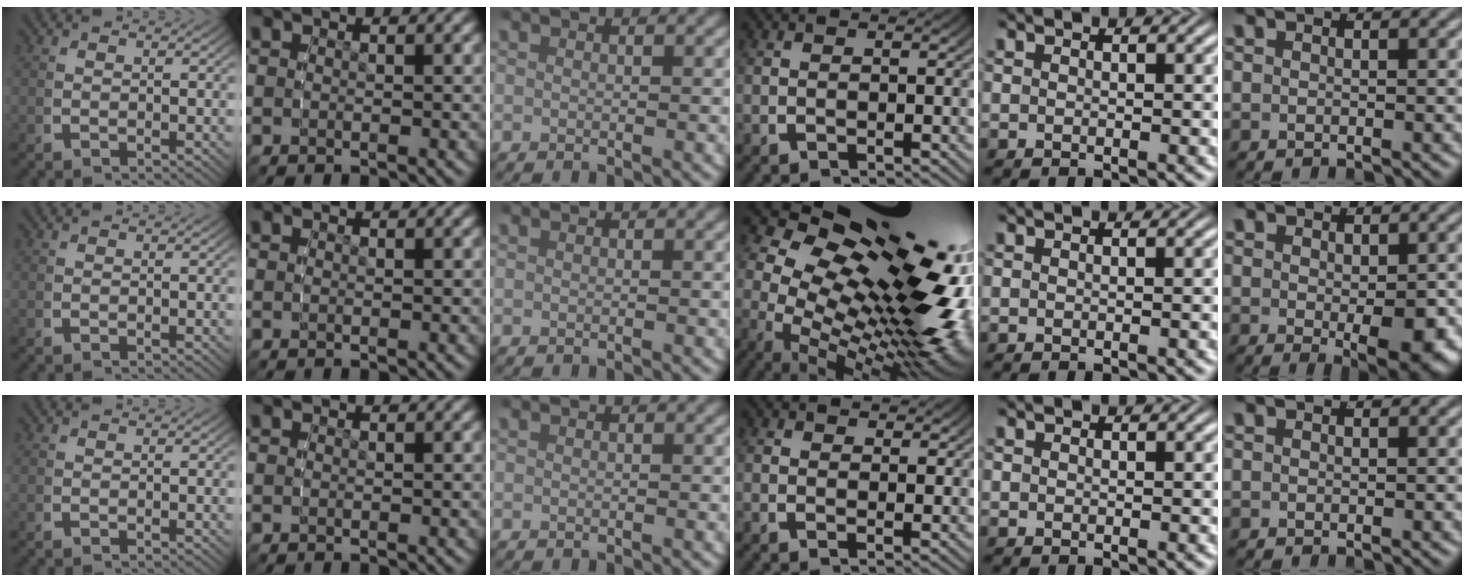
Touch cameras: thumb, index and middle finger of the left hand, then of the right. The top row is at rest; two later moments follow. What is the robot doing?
{"motion": "lift_and_place", "object": "toy banana"}